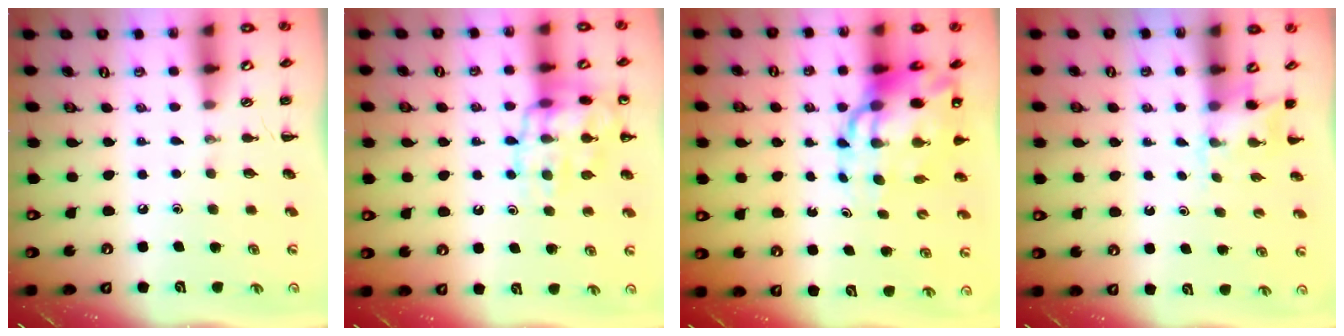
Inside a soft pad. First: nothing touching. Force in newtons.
{"total": 14.6, "press": 14.5, "slide": 1.3}
{"total": 13.6, "press": 13.0, "slide": 3.8}
{"total": 3.0, "press": 2.9, "slide": 0.9}